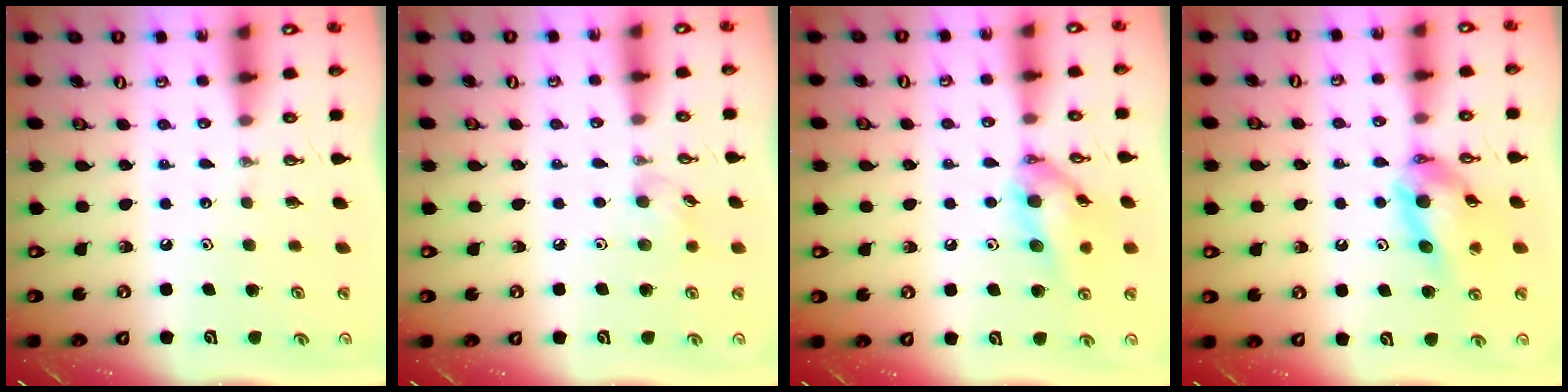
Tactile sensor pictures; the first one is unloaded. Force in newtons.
{"total": 6.5, "press": 6.4, "slide": 1.3}
{"total": 13.6, "press": 13.6, "slide": 1.0}
{"total": 10.9, "press": 10.9, "slide": 1.2}